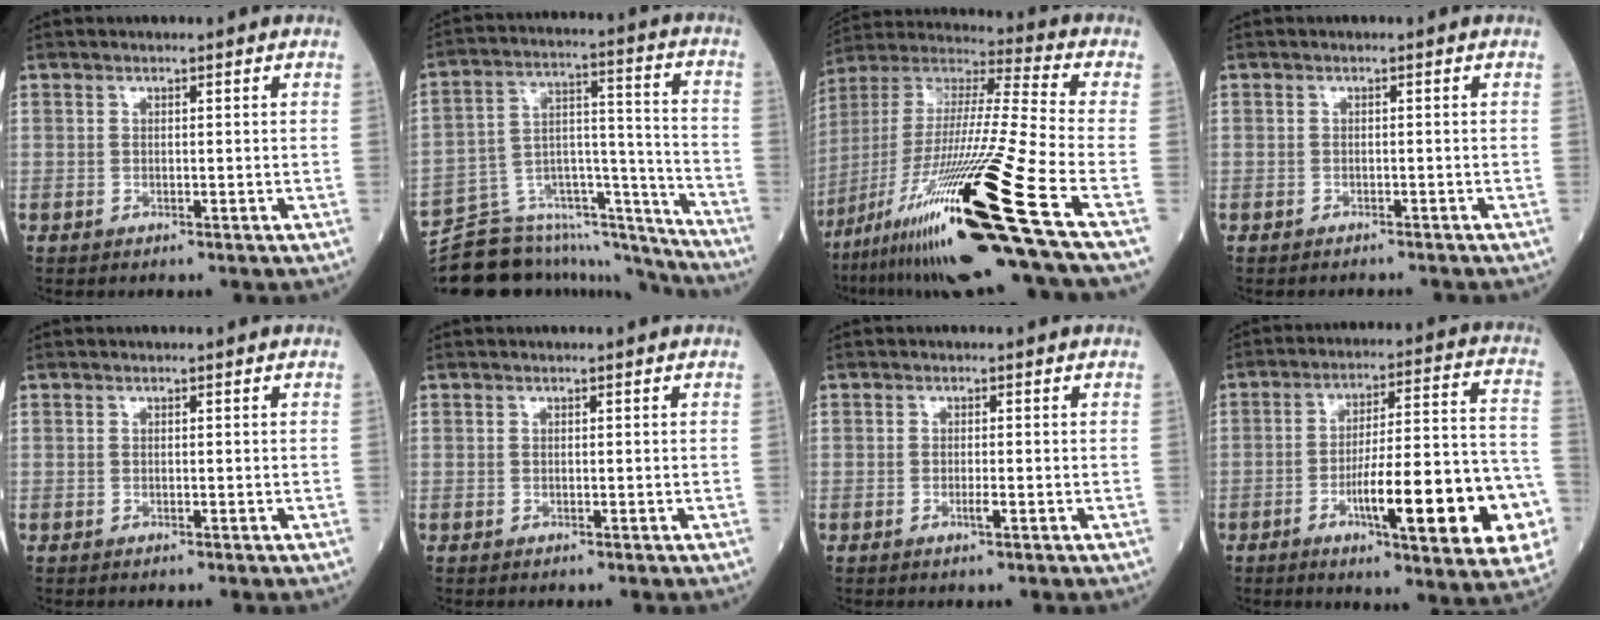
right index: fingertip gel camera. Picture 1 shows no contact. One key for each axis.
{"total": 20.6, "fx": -19.3, "fy": 5.2, "fz": 4.7, "tx": -0.082, "ty": 0.065, "tz": -0.295}
{"total": 28.8, "fx": -15.1, "fy": -0.9, "fz": 24.5, "tx": -0.459, "ty": -0.052, "tz": -0.279}
{"total": 2.0, "fx": -1.9, "fy": 0.8, "fz": -0.2, "tx": 0.002, "ty": 0.000, "tz": -0.032}
{"total": 0.0}
{"total": 0.0}
{"total": 1.4, "fx": -0.6, "fy": 0.0, "fz": 1.2, "tx": -0.026, "ty": -0.002, "tz": -0.011}
{"total": 19.8, "fx": -6.8, "fy": 2.7, "fz": 18.4, "tx": -0.224, "ty": 0.010, "tz": -0.090}